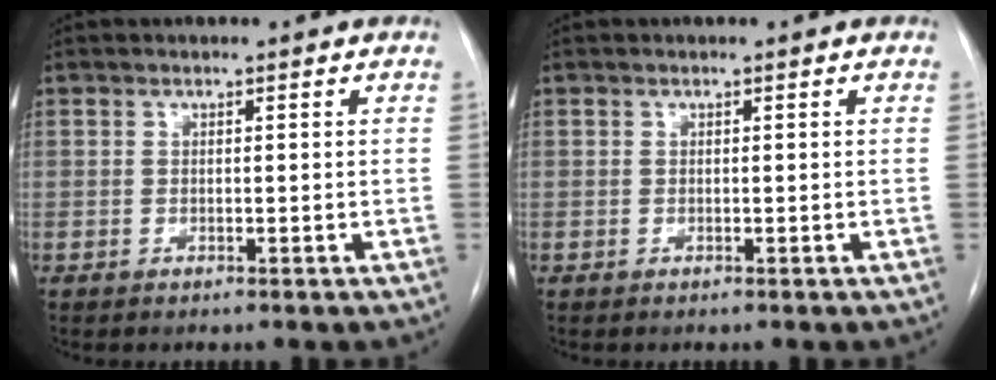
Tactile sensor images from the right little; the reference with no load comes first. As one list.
[{"total": 0.0}]